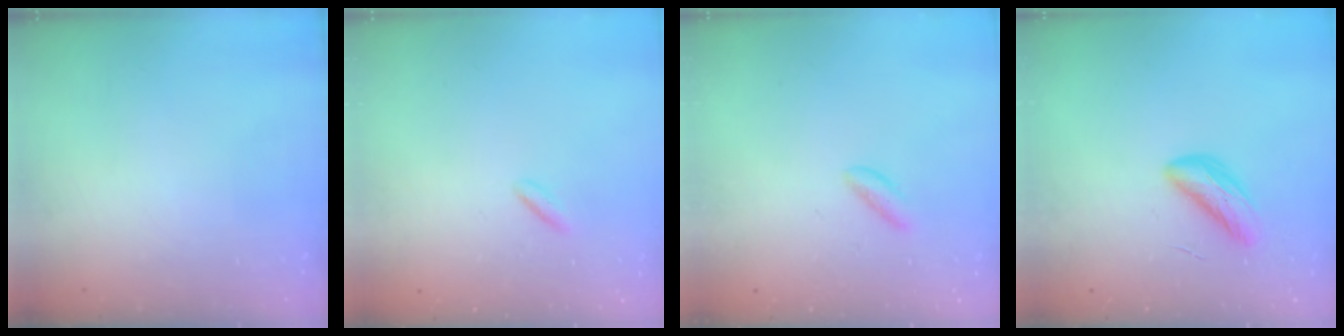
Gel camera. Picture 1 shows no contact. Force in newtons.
{"total": 1.3, "press": 1.1, "slide": 0.6}
{"total": 1.4, "press": 1.4, "slide": 0.3}
{"total": 6.1, "press": 6.1, "slide": 0.3}